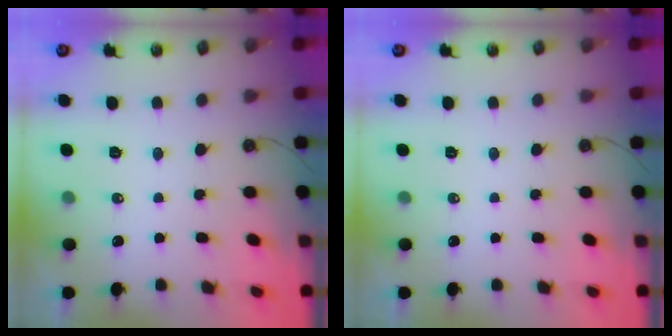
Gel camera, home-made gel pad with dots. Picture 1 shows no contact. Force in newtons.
{"total": 0.0}